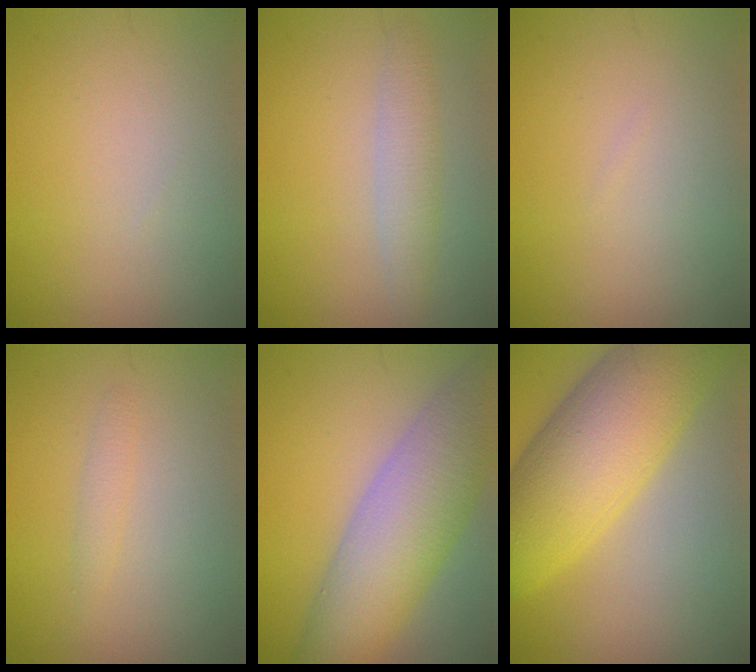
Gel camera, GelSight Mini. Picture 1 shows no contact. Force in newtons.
{"total": 2.2, "press": 2.2, "slide": 0.1}
{"total": 0.0}
{"total": 1.0, "press": 0.9, "slide": 0.1}
{"total": 8.8, "press": 8.8, "slide": 0.5}
{"total": 10.5, "press": 10.5, "slide": 0.3}